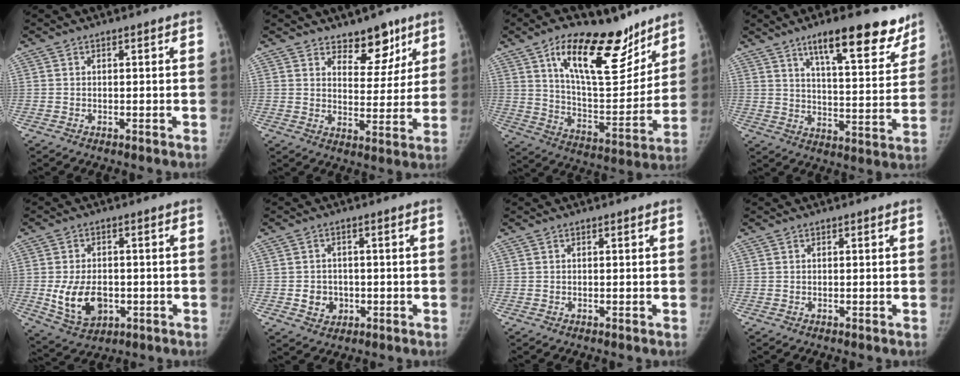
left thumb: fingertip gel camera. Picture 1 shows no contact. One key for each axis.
{"total": 8.6, "fx": 6.1, "fy": 4.8, "fz": 3.8, "tx": -0.008, "ty": -0.039, "tz": 0.092}
{"total": 22.5, "fx": 13.7, "fy": 9.6, "fz": 15.0, "tx": -0.184, "ty": -0.071, "tz": 0.228}
{"total": 17.2, "fx": 11.6, "fy": 5.0, "fz": 11.6, "tx": -0.118, "ty": -0.061, "tz": 0.175}
{"total": 9.7, "fx": -1.7, "fy": 6.5, "fz": 7.0, "tx": -0.113, "ty": -0.002, "tz": -0.015}
{"total": 4.4, "fx": -0.9, "fy": 3.9, "fz": 1.8, "tx": -0.011, "ty": 0.005, "tz": -0.008}
{"total": 0.0}
{"total": 0.0}